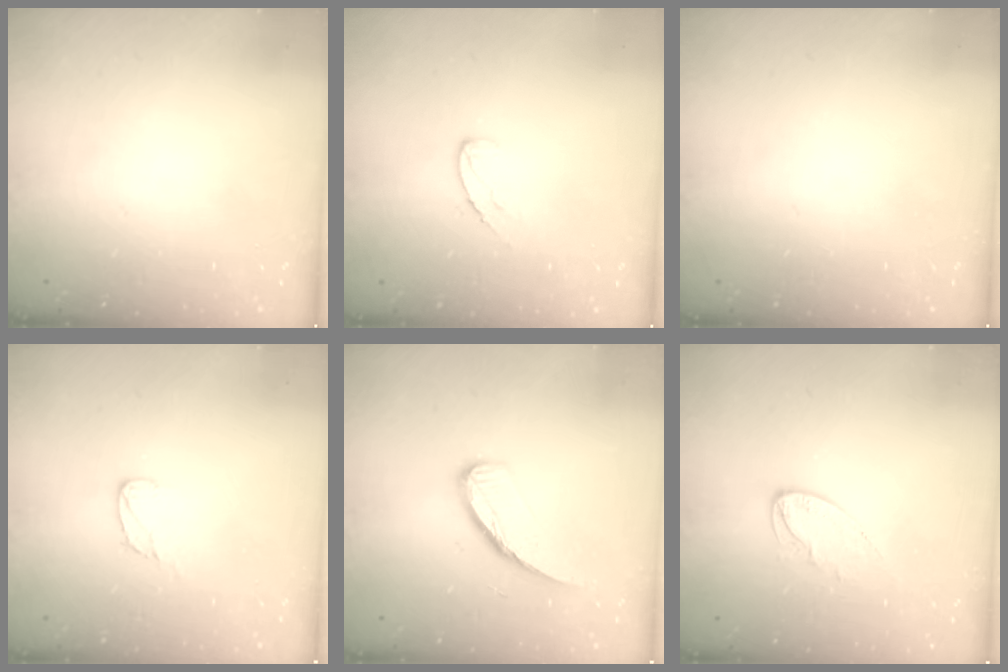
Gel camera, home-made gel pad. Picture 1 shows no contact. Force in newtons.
{"total": 7.3, "press": 7.2, "slide": 0.6}
{"total": 0.0}
{"total": 4.3, "press": 4.3, "slide": 0.4}
{"total": 10.3, "press": 10.3, "slide": 0.5}
{"total": 7.2, "press": 7.2, "slide": 0.4}